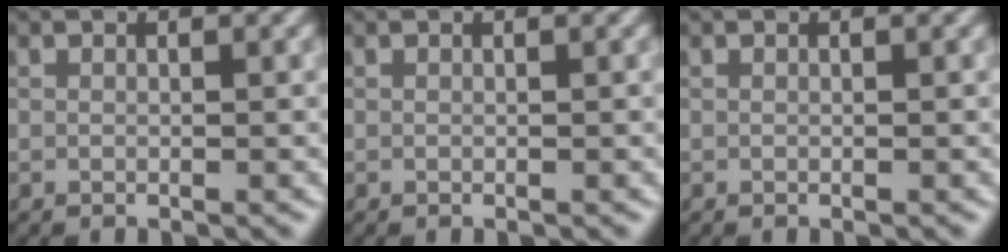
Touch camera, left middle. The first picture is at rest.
{"total": 0.0}
{"total": 0.0}